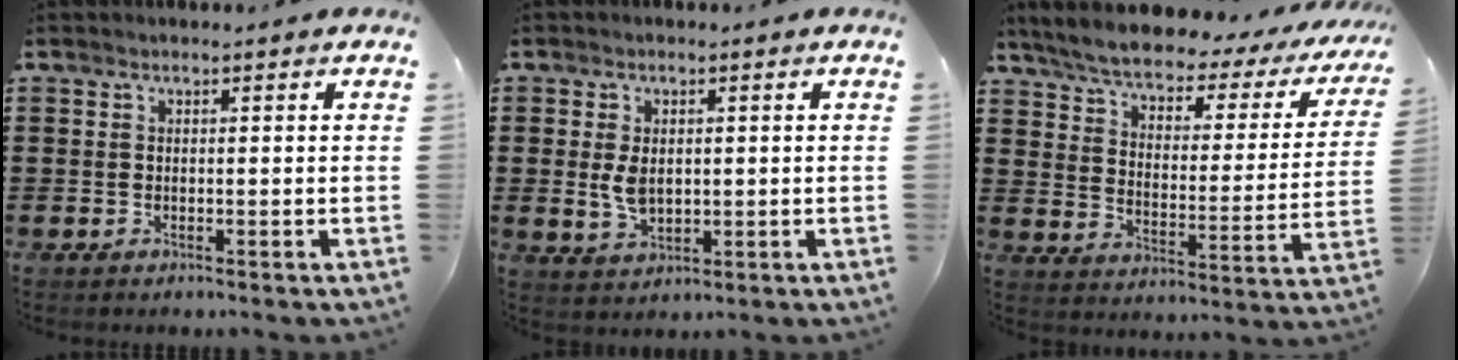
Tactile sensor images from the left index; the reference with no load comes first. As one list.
[{"total": 4.2, "force": [0.4, 2.6, 3.3], "torque": [-0.082, 0.001, 0.003]}, {"total": 4.9, "force": [4.3, 1.0, 2.1], "torque": [-0.067, -0.033, 0.066]}]